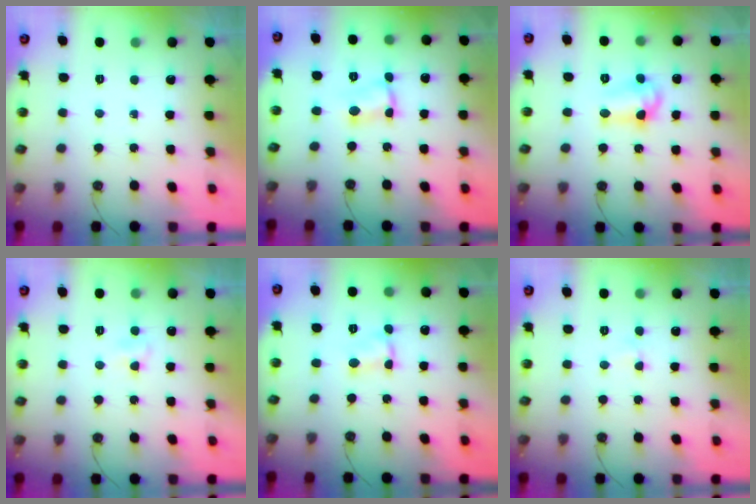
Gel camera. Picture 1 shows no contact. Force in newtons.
{"total": 2.3, "press": 2.3, "slide": 0.1}
{"total": 10.0, "press": 9.3, "slide": 3.7}
{"total": 2.9, "press": 2.7, "slide": 0.9}
{"total": 2.6, "press": 2.6, "slide": 0.3}
{"total": 2.8, "press": 2.7, "slide": 0.5}